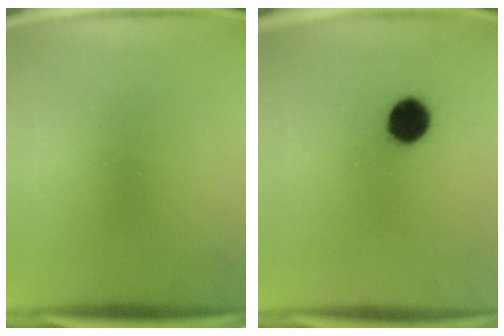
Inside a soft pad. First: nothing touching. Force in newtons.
{"total": 7.0}